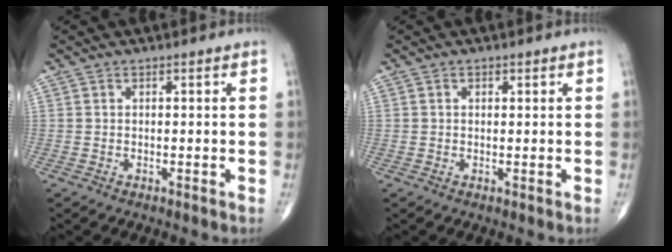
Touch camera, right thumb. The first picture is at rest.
{"total": 0.7, "force": [0.3, 0.5, 0.4], "torque": [-0.005, -0.001, 0.005]}